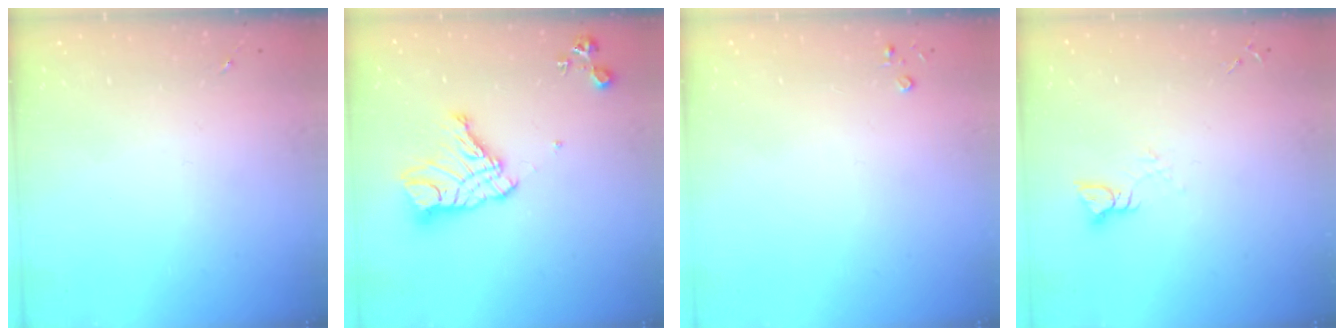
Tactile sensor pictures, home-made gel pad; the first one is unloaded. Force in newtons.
{"total": 14.4, "press": 14.3, "slide": 1.3}
{"total": 2.2, "press": 2.2, "slide": 0.3}
{"total": 3.8, "press": 3.8, "slide": 0.4}